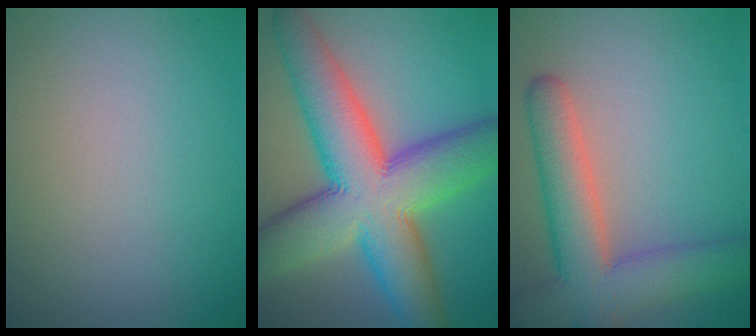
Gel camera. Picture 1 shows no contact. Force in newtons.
{"total": 13.5, "press": 13.5, "slide": 0.3}
{"total": 7.4, "press": 7.4, "slide": 0.5}